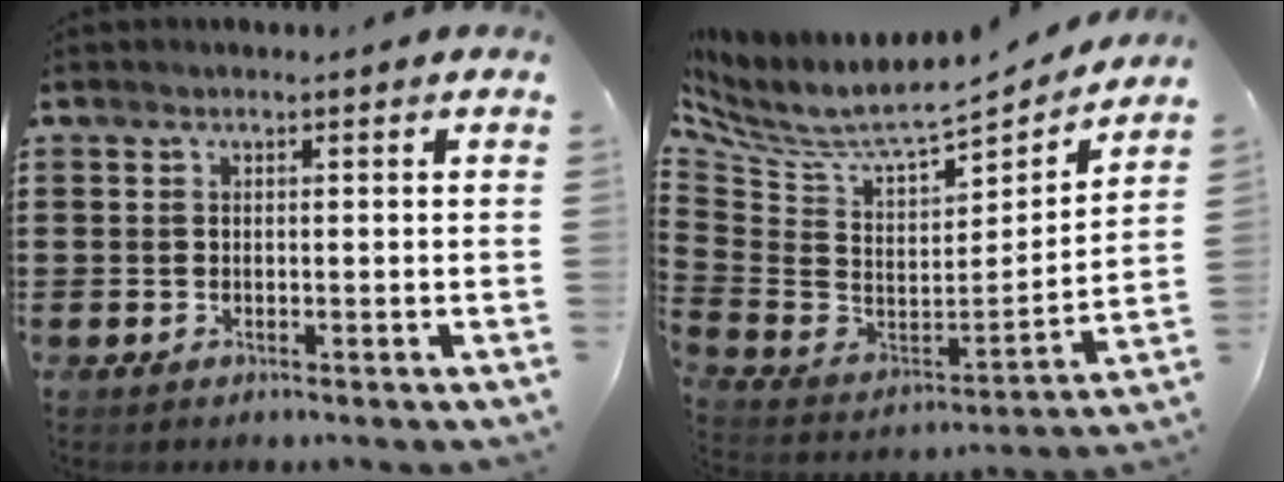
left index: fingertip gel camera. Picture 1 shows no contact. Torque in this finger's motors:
{"motor_torque": [2.14, 0.00, 0.89, 0.21]}